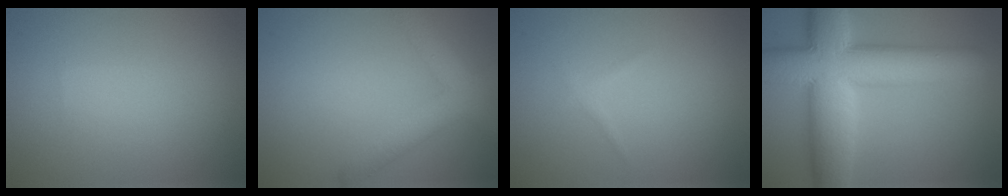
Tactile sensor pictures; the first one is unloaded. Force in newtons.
{"total": 4.7, "press": 4.7, "slide": 0.1}
{"total": 0.6, "press": 0.6, "slide": 0.0}
{"total": 12.1, "press": 12.1, "slide": 0.3}